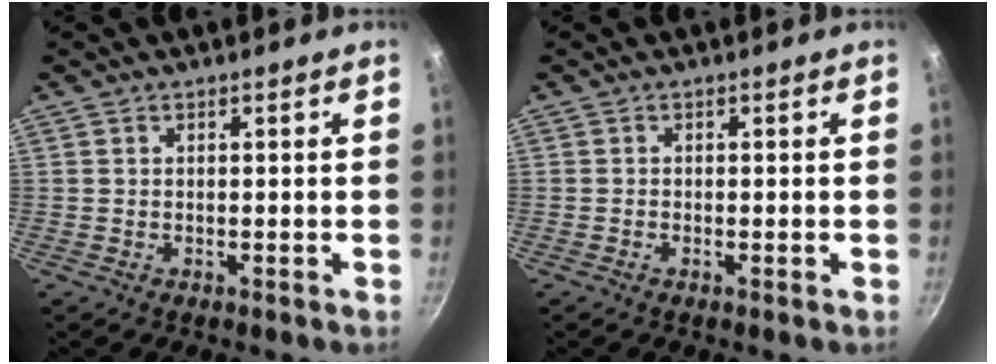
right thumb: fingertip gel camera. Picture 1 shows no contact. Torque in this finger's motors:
{"motor_torque": [0.31, 0.18, 0.37, -0.03, -0.05]}